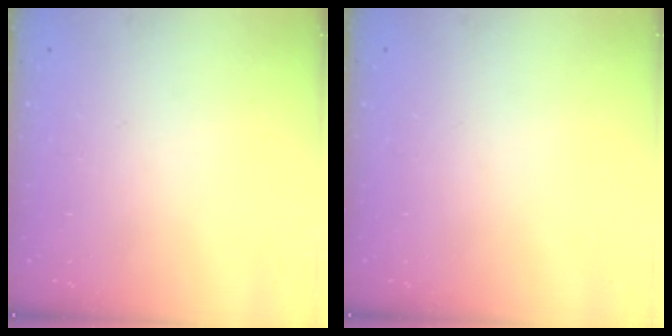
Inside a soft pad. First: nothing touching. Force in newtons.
{"total": 0.0}